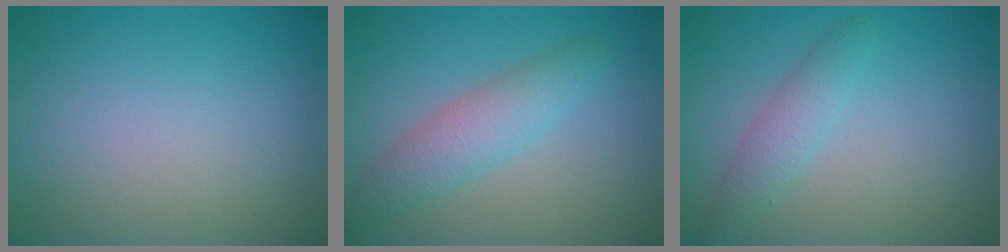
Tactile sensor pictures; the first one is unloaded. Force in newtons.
{"total": 3.5, "press": 3.5, "slide": 0.1}
{"total": 2.2, "press": 2.2, "slide": 0.1}